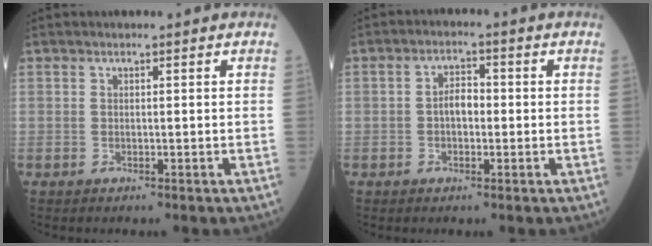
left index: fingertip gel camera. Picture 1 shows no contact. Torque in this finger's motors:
{"motor_torque": [0.14, -0.06, 0.10, 0.05]}